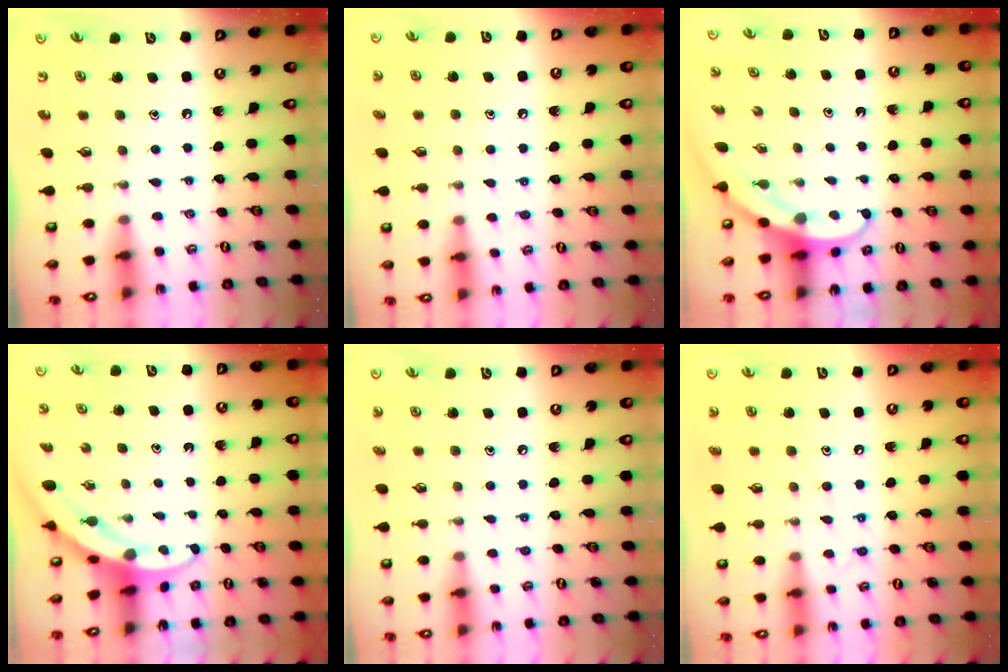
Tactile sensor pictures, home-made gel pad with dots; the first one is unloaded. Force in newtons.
{"total": 6.1, "press": 6.1, "slide": 0.5}
{"total": 4.0, "press": 3.9, "slide": 0.3}
{"total": 3.2, "press": 3.2, "slide": 0.3}
{"total": 5.0, "press": 5.0, "slide": 0.5}
{"total": 9.7, "press": 9.7, "slide": 0.8}